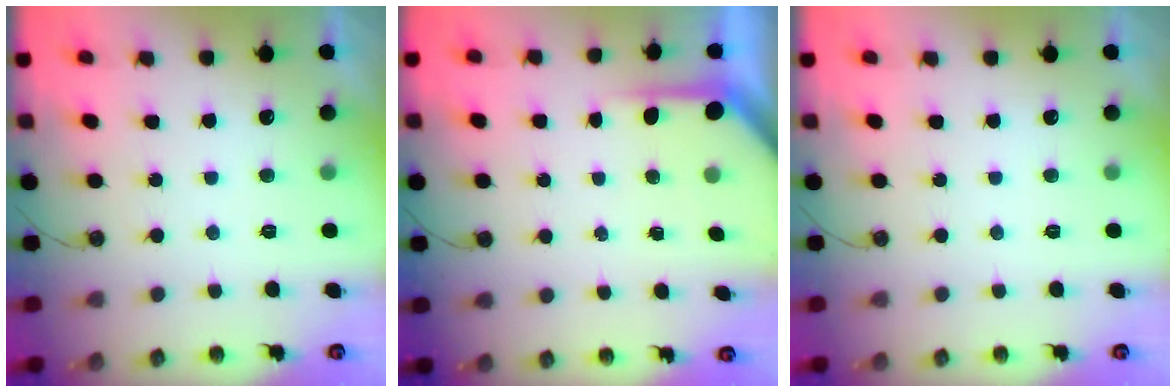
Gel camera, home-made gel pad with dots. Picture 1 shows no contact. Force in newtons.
{"total": 3.5, "press": 3.5, "slide": 0.4}
{"total": 0.0}